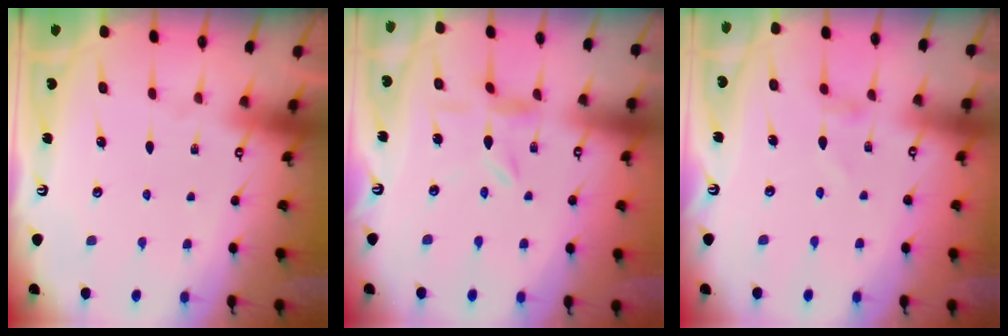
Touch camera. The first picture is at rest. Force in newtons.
{"total": 4.1, "press": 4.0, "slide": 0.4}
{"total": 0.0}